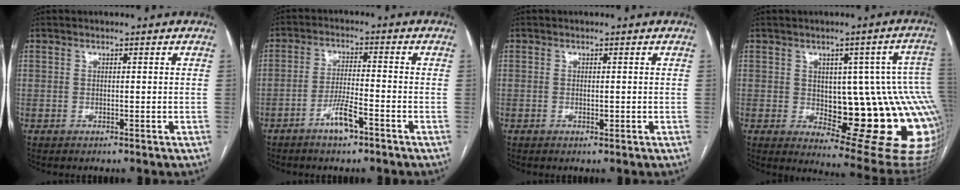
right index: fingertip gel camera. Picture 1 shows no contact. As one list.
[{"total": 5.2, "force": [-3.2, 0.7, 4.0], "torque": [-0.080, 0.000, -0.059]}, {"total": 0.9, "force": [-0.1, 0.4, 0.7], "torque": [-0.015, 0.000, 0.003]}, {"total": 21.3, "force": [-2.3, 7.9, 19.7], "torque": [-0.149, 0.021, -0.002]}]